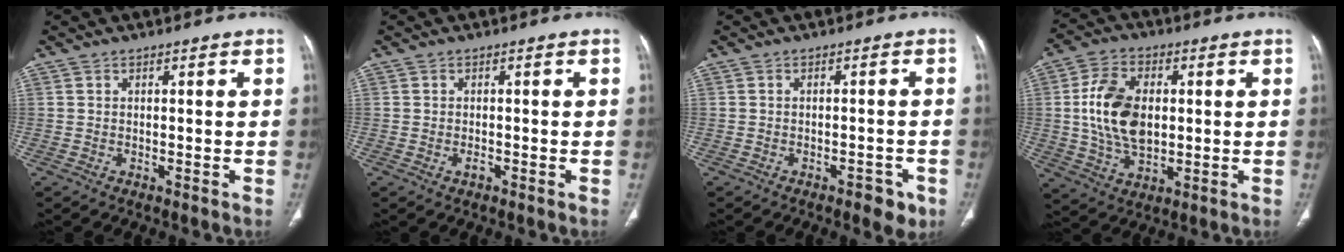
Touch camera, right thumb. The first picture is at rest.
{"total": 1.0, "force": [-0.5, 0.6, 0.7], "torque": [-0.011, 0.002, -0.009]}
{"total": 4.2, "force": [-2.5, 1.9, 2.8], "torque": [-0.021, 0.012, -0.028]}
{"total": 13.6, "force": [1.1, 8.7, 10.5], "torque": [-0.185, 0.000, 0.025]}